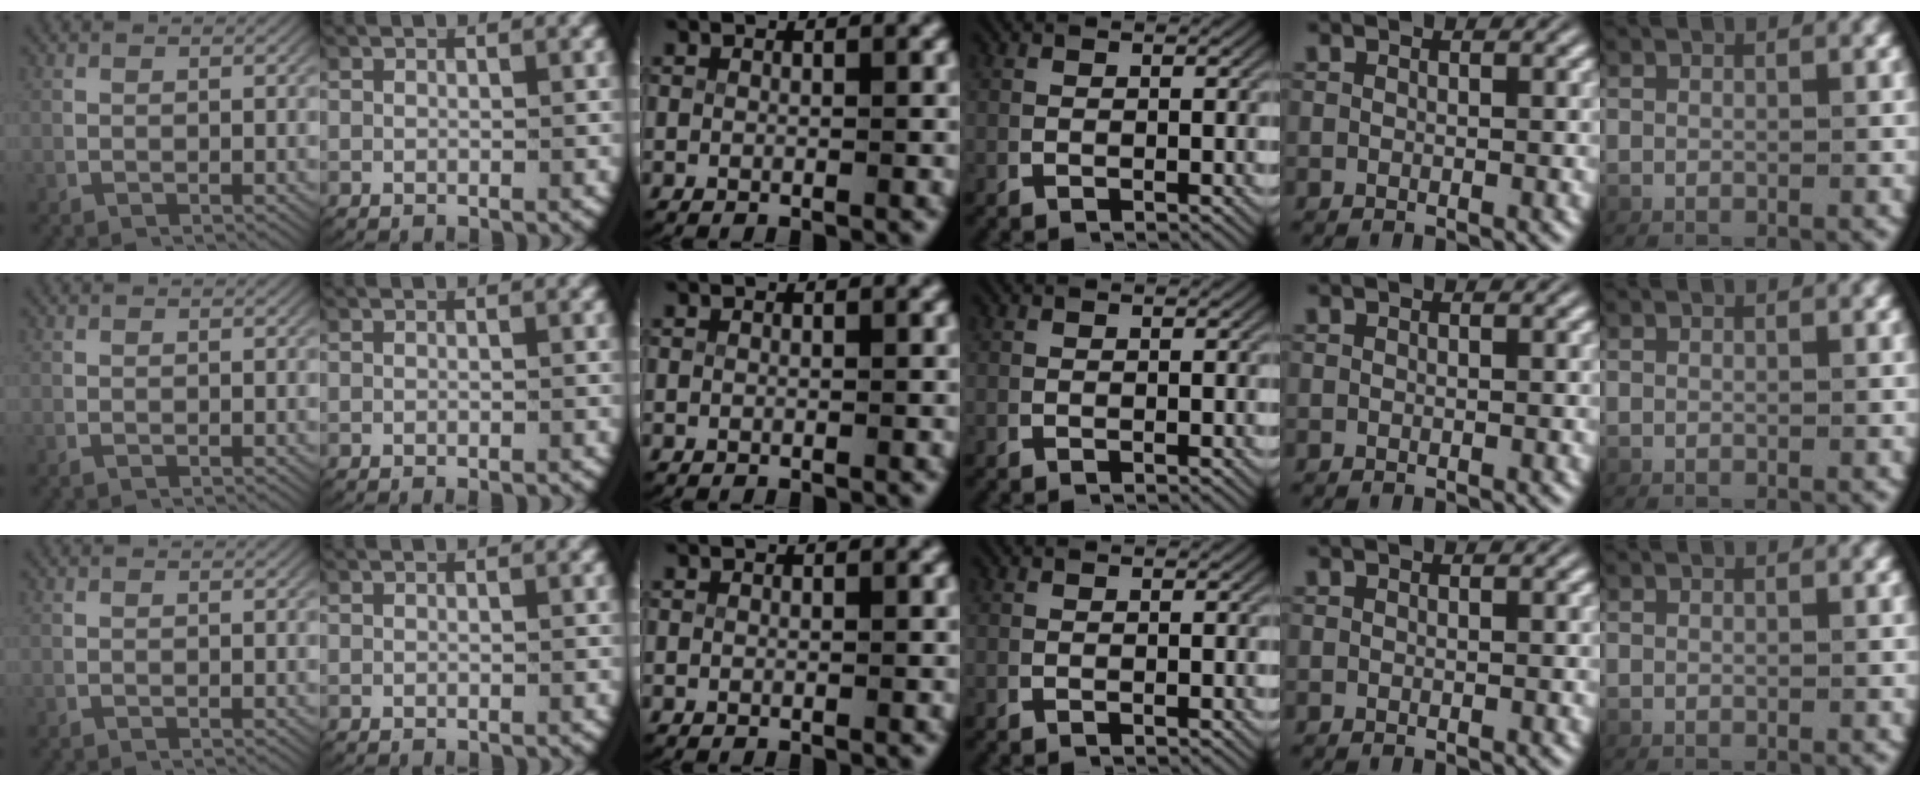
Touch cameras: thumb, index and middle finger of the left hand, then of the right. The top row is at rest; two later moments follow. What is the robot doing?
{"motion": "lift_and_place", "object": "paper towel"}